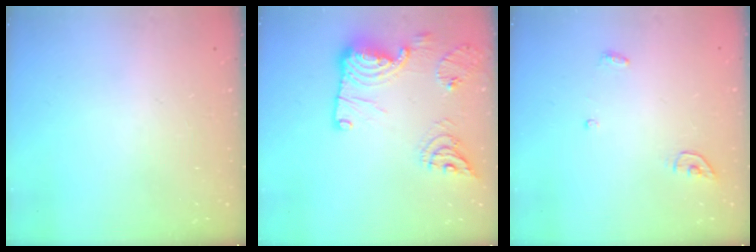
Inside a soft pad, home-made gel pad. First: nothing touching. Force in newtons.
{"total": 19.2, "press": 19.2, "slide": 1.1}
{"total": 3.9, "press": 3.8, "slide": 0.3}